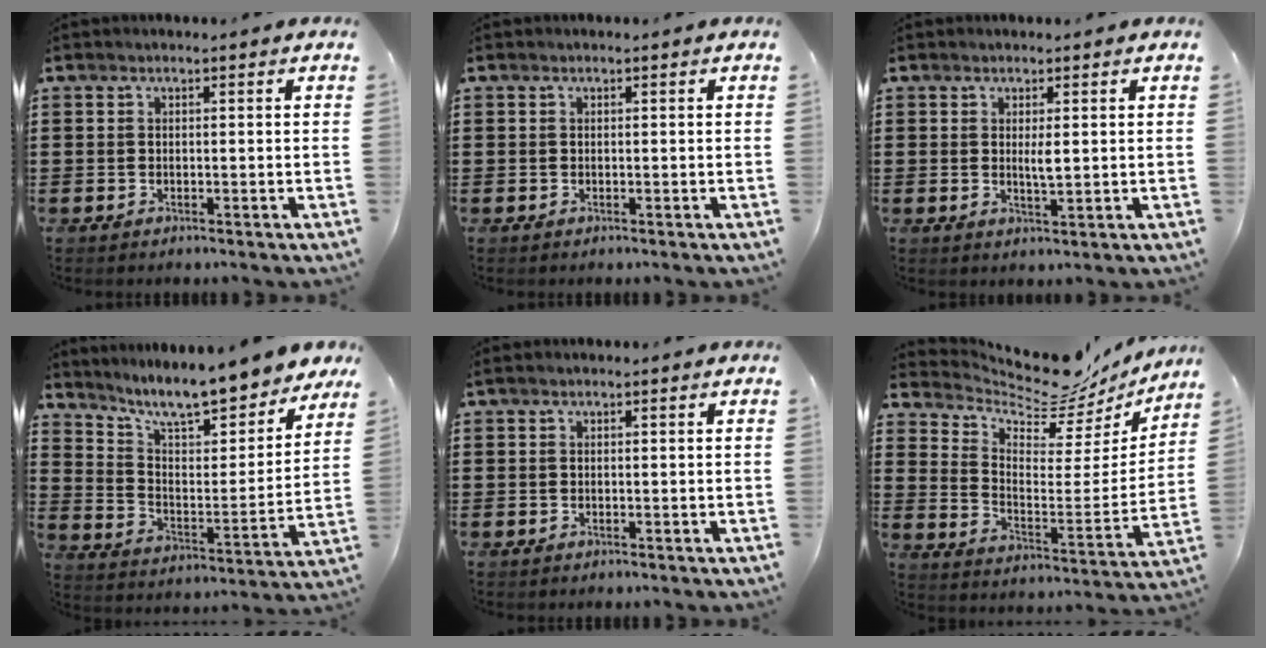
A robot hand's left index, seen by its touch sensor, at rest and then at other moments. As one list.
[{"total": 0.0}, {"total": 2.4, "force": [0.5, 0.5, 2.3], "torque": [-0.047, 0.000, 0.007]}, {"total": 9.7, "force": [8.8, 0.8, 4.0], "torque": [-0.105, -0.064, 0.150]}, {"total": 0.0}, {"total": 8.3, "force": [7.8, 1.6, 2.3], "torque": [-0.070, -0.064, 0.131]}]